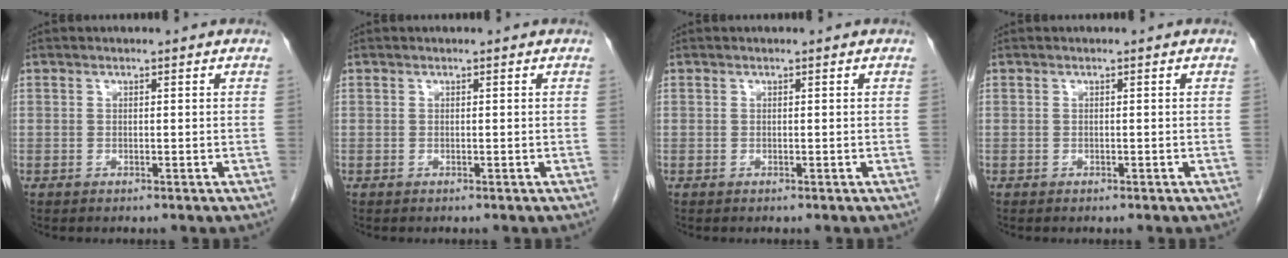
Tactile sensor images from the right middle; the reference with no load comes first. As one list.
[{"total": 0.0}, {"total": 0.0}, {"total": 0.0}]